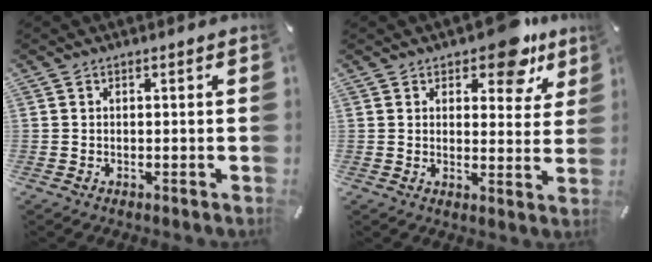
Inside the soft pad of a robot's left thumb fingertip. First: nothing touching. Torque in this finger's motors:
{"motor_torque": [1.34, 1.33, 0.81, -1.04, 0.17]}